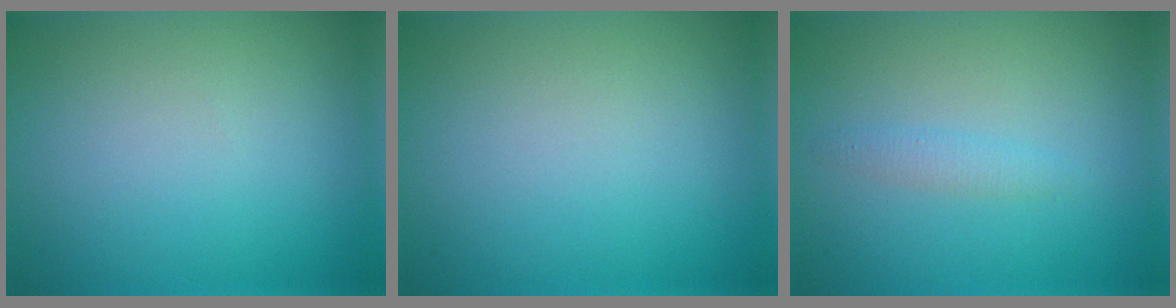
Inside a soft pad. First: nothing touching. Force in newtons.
{"total": 0.0}
{"total": 1.1, "press": 1.1, "slide": 0.1}